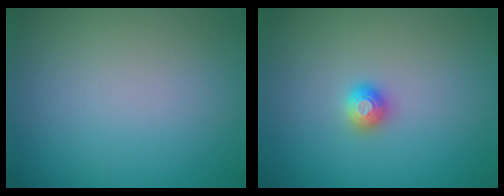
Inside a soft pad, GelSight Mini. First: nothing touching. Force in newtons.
{"total": 1.2, "press": 1.2, "slide": 0.3}